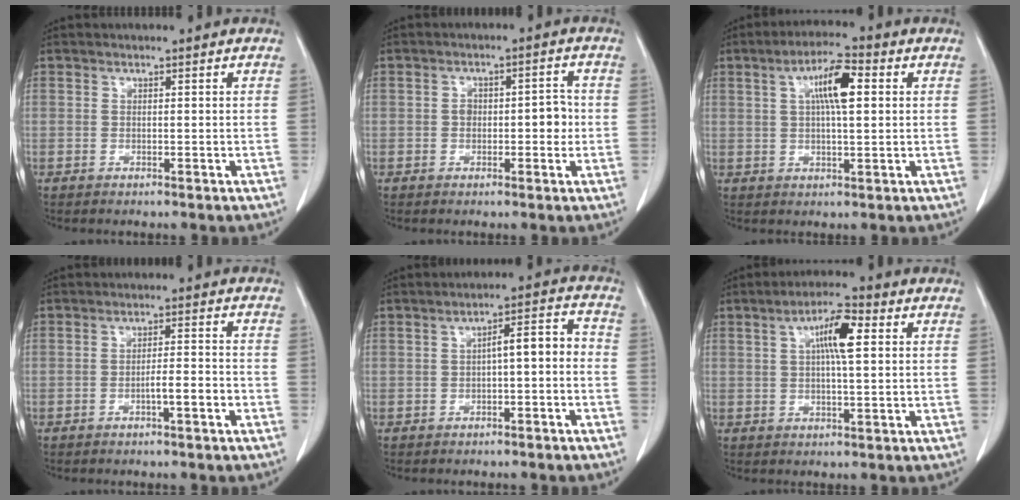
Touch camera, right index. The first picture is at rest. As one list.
[{"total": 4.4, "force": [-0.5, 2.4, 3.7], "torque": [-0.046, 0.017, -0.005]}, {"total": 7.5, "force": [2.0, 1.5, 7.0], "torque": [-0.124, 0.015, 0.034]}, {"total": 3.5, "force": [-1.6, 0.2, 3.1], "torque": [-0.045, 0.004, -0.026]}, {"total": 5.4, "force": [-1.1, 1.5, 5.1], "torque": [-0.072, 0.030, -0.014]}, {"total": 6.8, "force": [1.9, 1.1, 6.4], "torque": [-0.114, 0.014, 0.030]}]